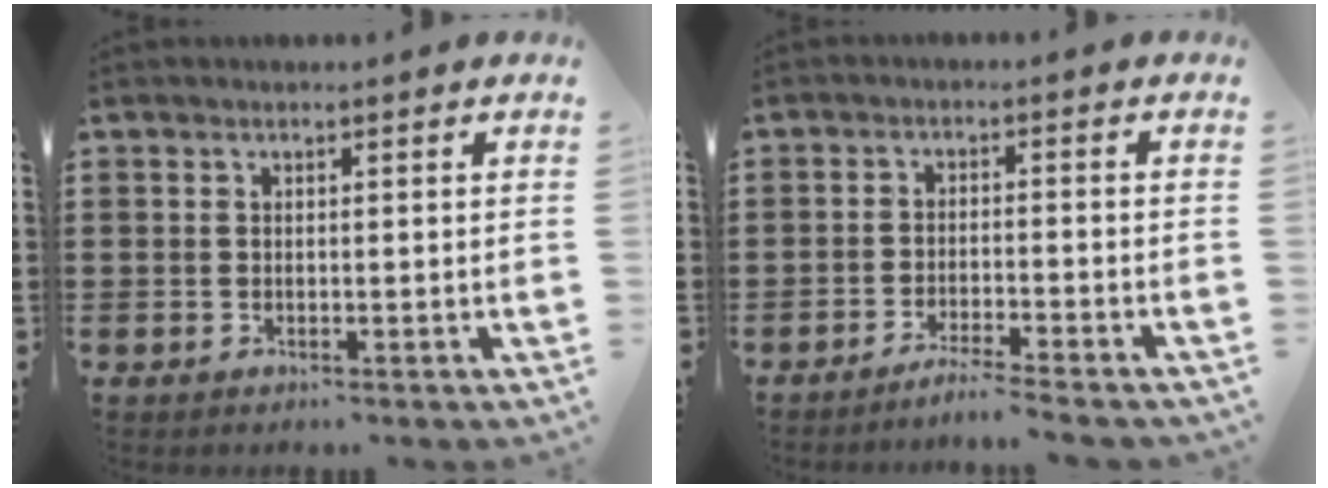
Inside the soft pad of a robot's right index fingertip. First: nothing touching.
{"total": 3.0, "force": [-2.8, -0.4, 1.0], "torque": [-0.018, 0.001, -0.056]}